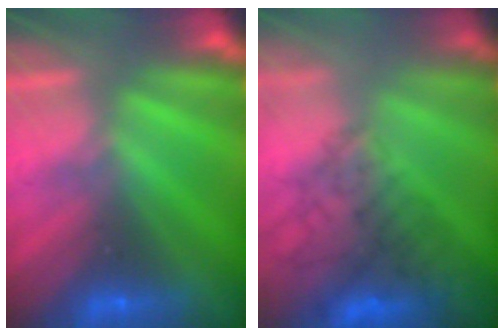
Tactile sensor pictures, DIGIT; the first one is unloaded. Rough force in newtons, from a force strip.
{"total": 4.5}